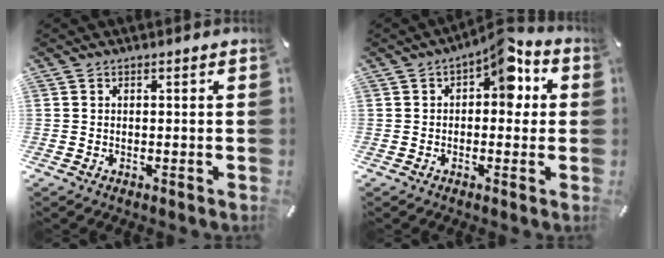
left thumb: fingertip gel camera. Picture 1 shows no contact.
{"total": 9.4, "force": [3.1, 5.2, 7.2], "torque": [-0.086, -0.011, 0.046]}